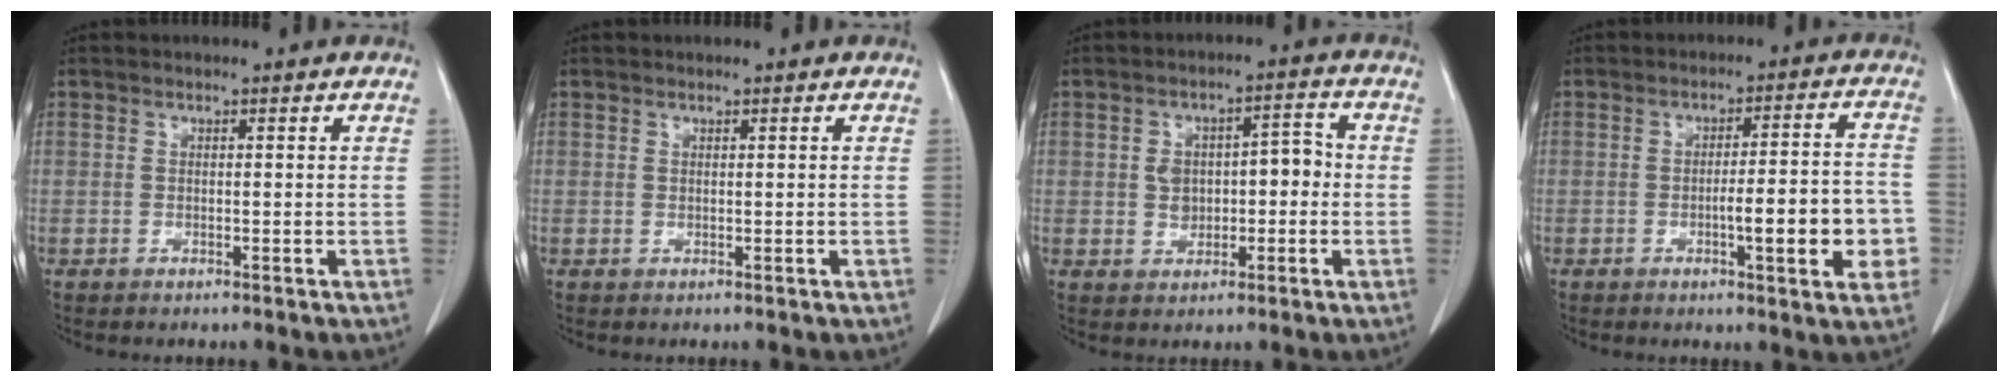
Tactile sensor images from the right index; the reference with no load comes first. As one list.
[{"total": 0.0}, {"total": 6.3, "force": [-0.4, 4.1, 4.8], "torque": [-0.076, 0.034, 0.000]}, {"total": 10.5, "force": [-3.0, 1.5, 9.9], "torque": [-0.129, 0.014, -0.036]}]